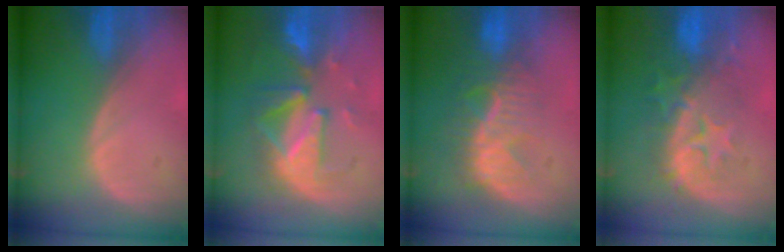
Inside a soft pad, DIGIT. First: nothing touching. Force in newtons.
{"total": 10.0, "press": 8.9, "slide": 4.5}
{"total": 9.1, "press": 8.4, "slide": 3.5}
{"total": 9.7, "press": 9.1, "slide": 3.2}